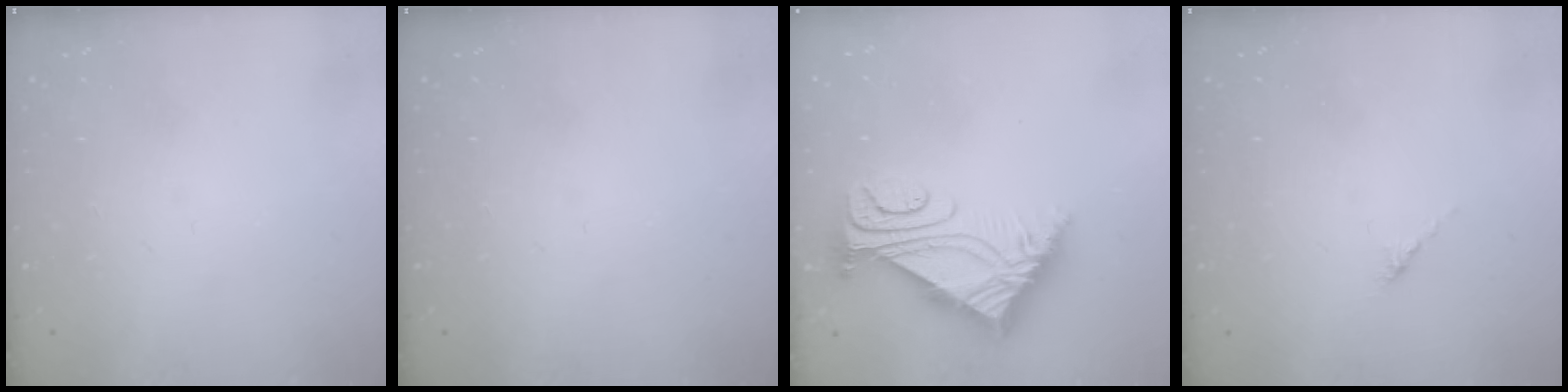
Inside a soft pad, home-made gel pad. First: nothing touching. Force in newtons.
{"total": 0.0}
{"total": 8.4, "press": 8.3, "slide": 0.8}
{"total": 2.7, "press": 2.7, "slide": 0.7}